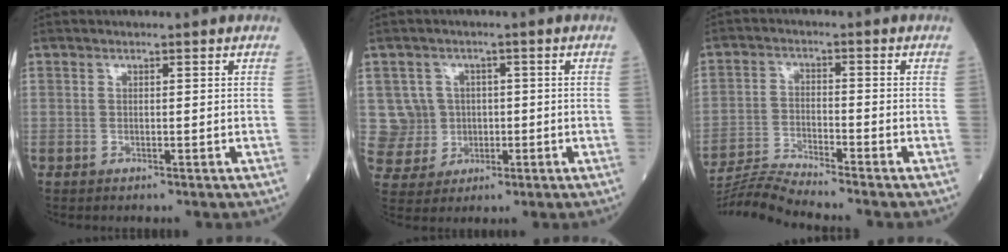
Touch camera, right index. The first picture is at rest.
{"total": 6.0, "force": [0.8, 6.0, 0.0], "torque": [0.001, 0.016, 0.024]}
{"total": 7.4, "force": [-6.9, -2.5, 1.0], "torque": [-0.027, -0.014, -0.134]}